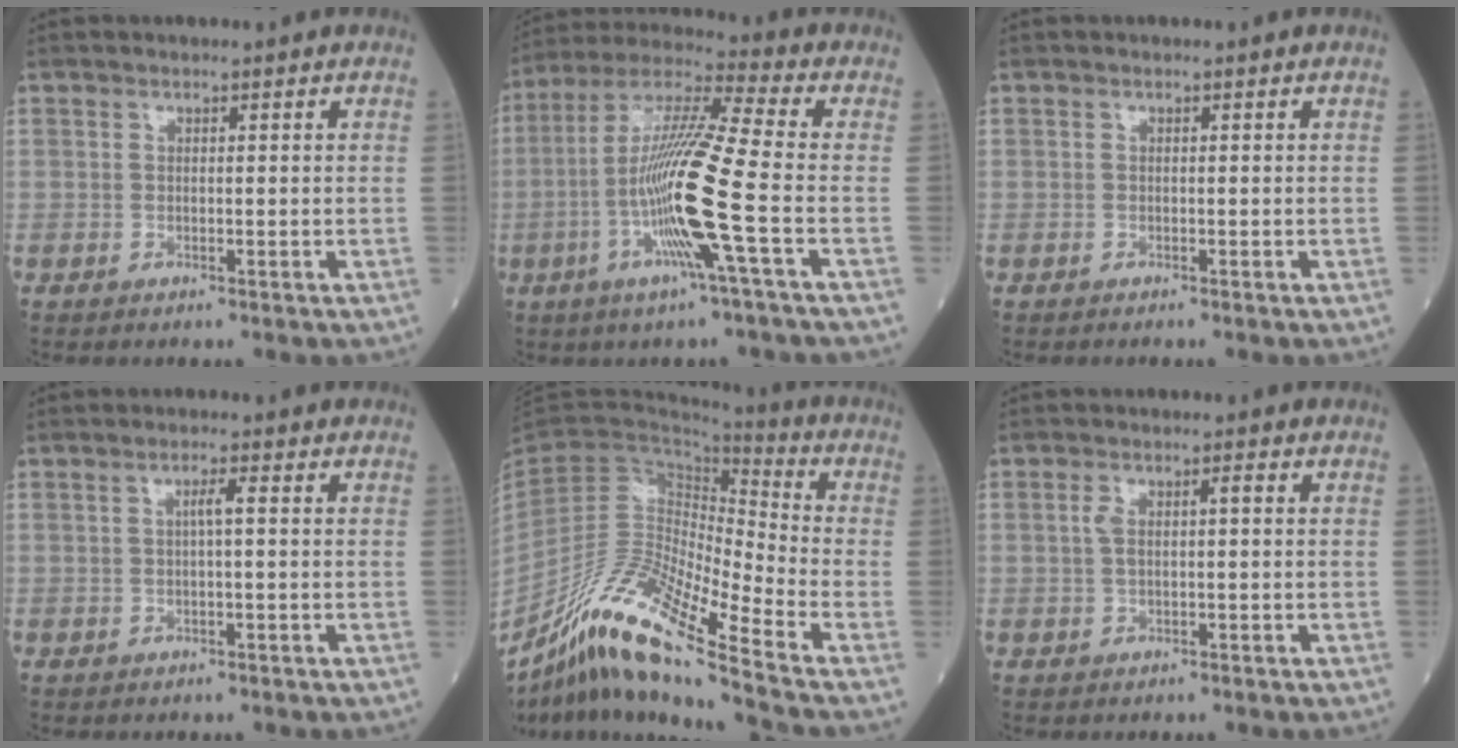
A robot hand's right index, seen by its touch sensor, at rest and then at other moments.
{"total": 15.2, "force": [-4.1, -1.1, 14.6], "torque": [-0.292, -0.006, -0.087]}
{"total": 0.0}
{"total": 1.8, "force": [0.2, 0.0, 1.8], "torque": [-0.031, 0.005, 0.002]}
{"total": 16.6, "force": [-12.0, 0.0, 11.5], "torque": [-0.218, -0.014, -0.221]}
{"total": 2.6, "force": [0.2, 0.9, 2.5], "torque": [-0.052, 0.016, 0.007]}